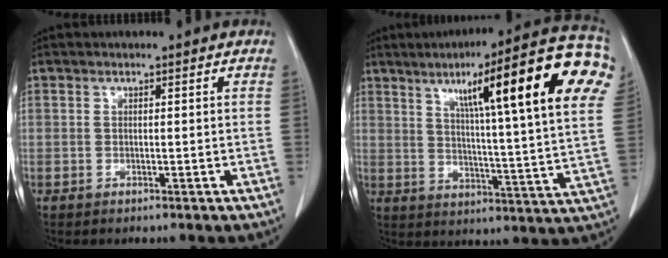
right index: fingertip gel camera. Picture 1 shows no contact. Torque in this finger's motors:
{"motor_torque": [1.12, 1.02, 0.95, 0.21]}